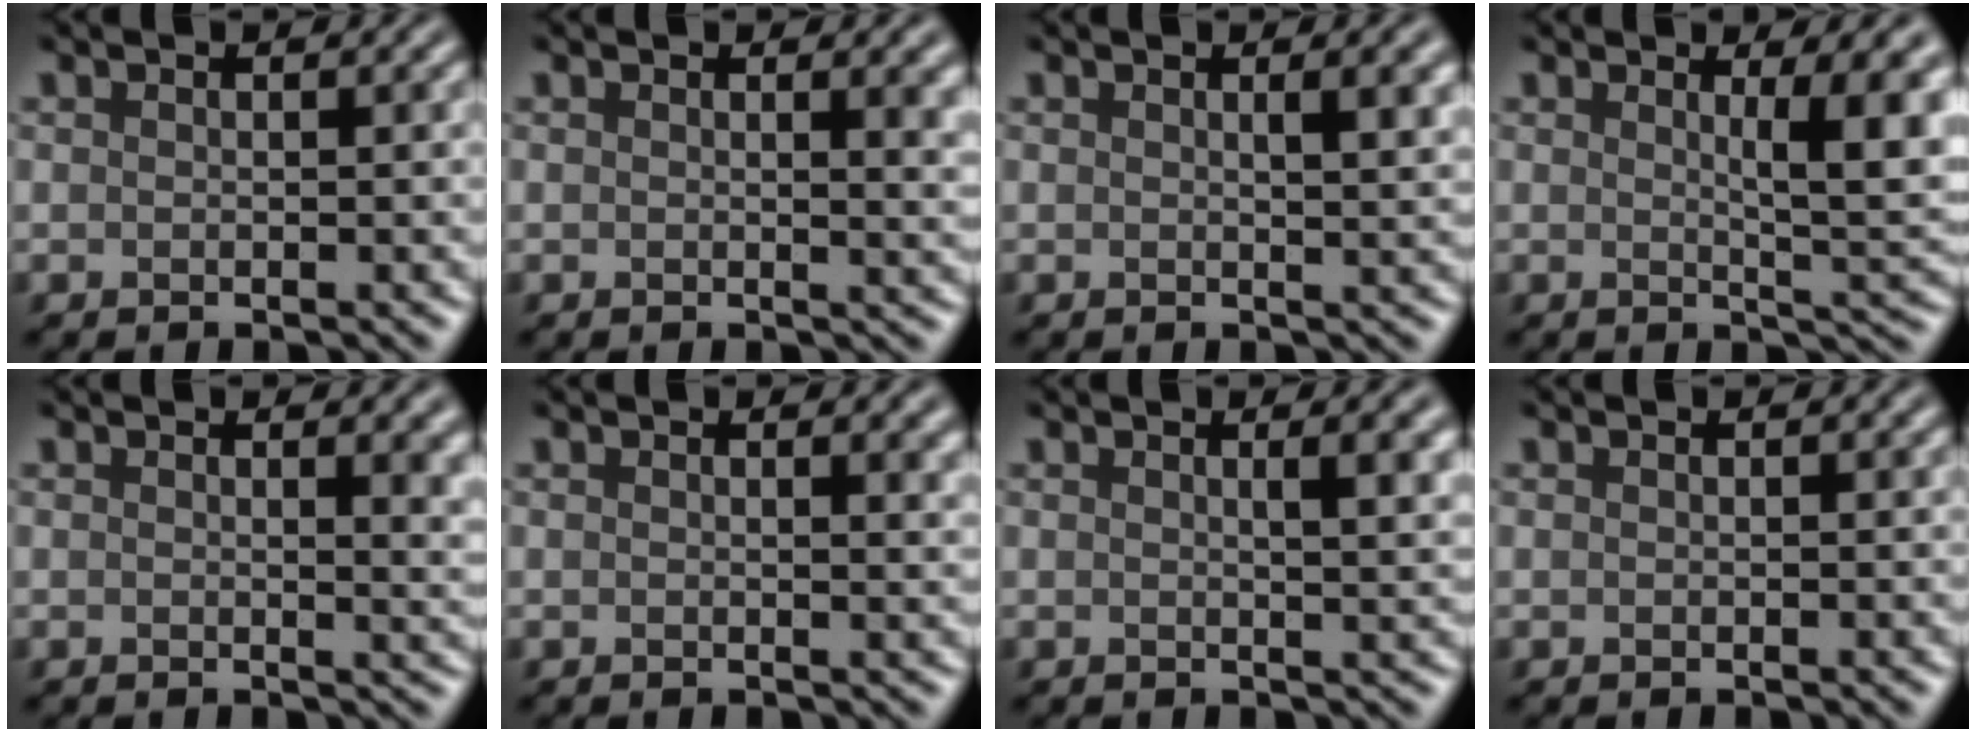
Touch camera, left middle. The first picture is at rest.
{"total": 2.3, "force": [0.9, 0.9, 1.9], "torque": [-0.017, -0.001, 0.013]}
{"total": 2.2, "force": [0.8, 0.5, 1.9], "torque": [-0.018, 0.001, 0.012]}
{"total": 5.2, "force": [1.5, 1.2, 4.8], "torque": [-0.065, -0.009, 0.025]}
{"total": 2.7, "force": [1.1, 1.1, 2.2], "torque": [-0.018, -0.001, 0.015]}
{"total": 1.2, "force": [0.7, 0.3, 0.9], "torque": [-0.008, -0.001, 0.012]}
{"total": 2.5, "force": [0.8, 0.7, 2.3], "torque": [-0.021, 0.002, 0.012]}
{"total": 0.0}